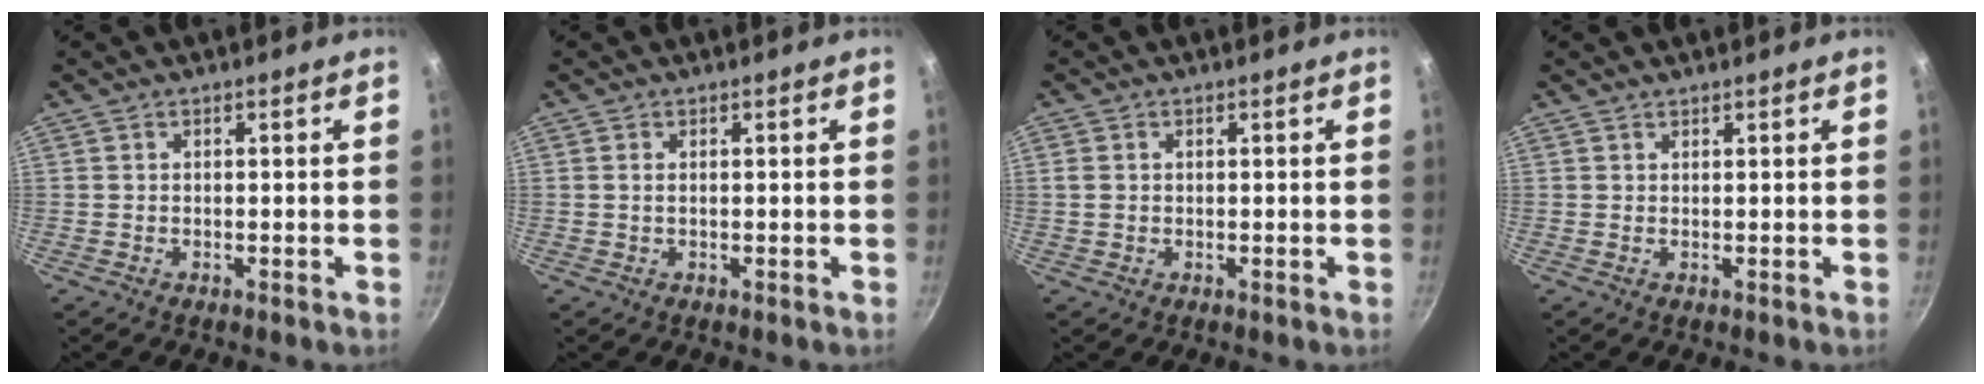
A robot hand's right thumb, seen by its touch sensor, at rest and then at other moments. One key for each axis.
{"total": 0.8, "fx": 0.1, "fy": 0.3, "fz": 0.7, "tx": -0.015, "ty": 0.000, "tz": 0.001}
{"total": 1.5, "fx": 0.2, "fy": 1.2, "fz": 0.8, "tx": -0.015, "ty": 0.003, "tz": 0.004}
{"total": 0.6, "fx": 0.6, "fy": 0.1, "fz": 0.0, "tx": 0.002, "ty": -0.006, "tz": 0.011}